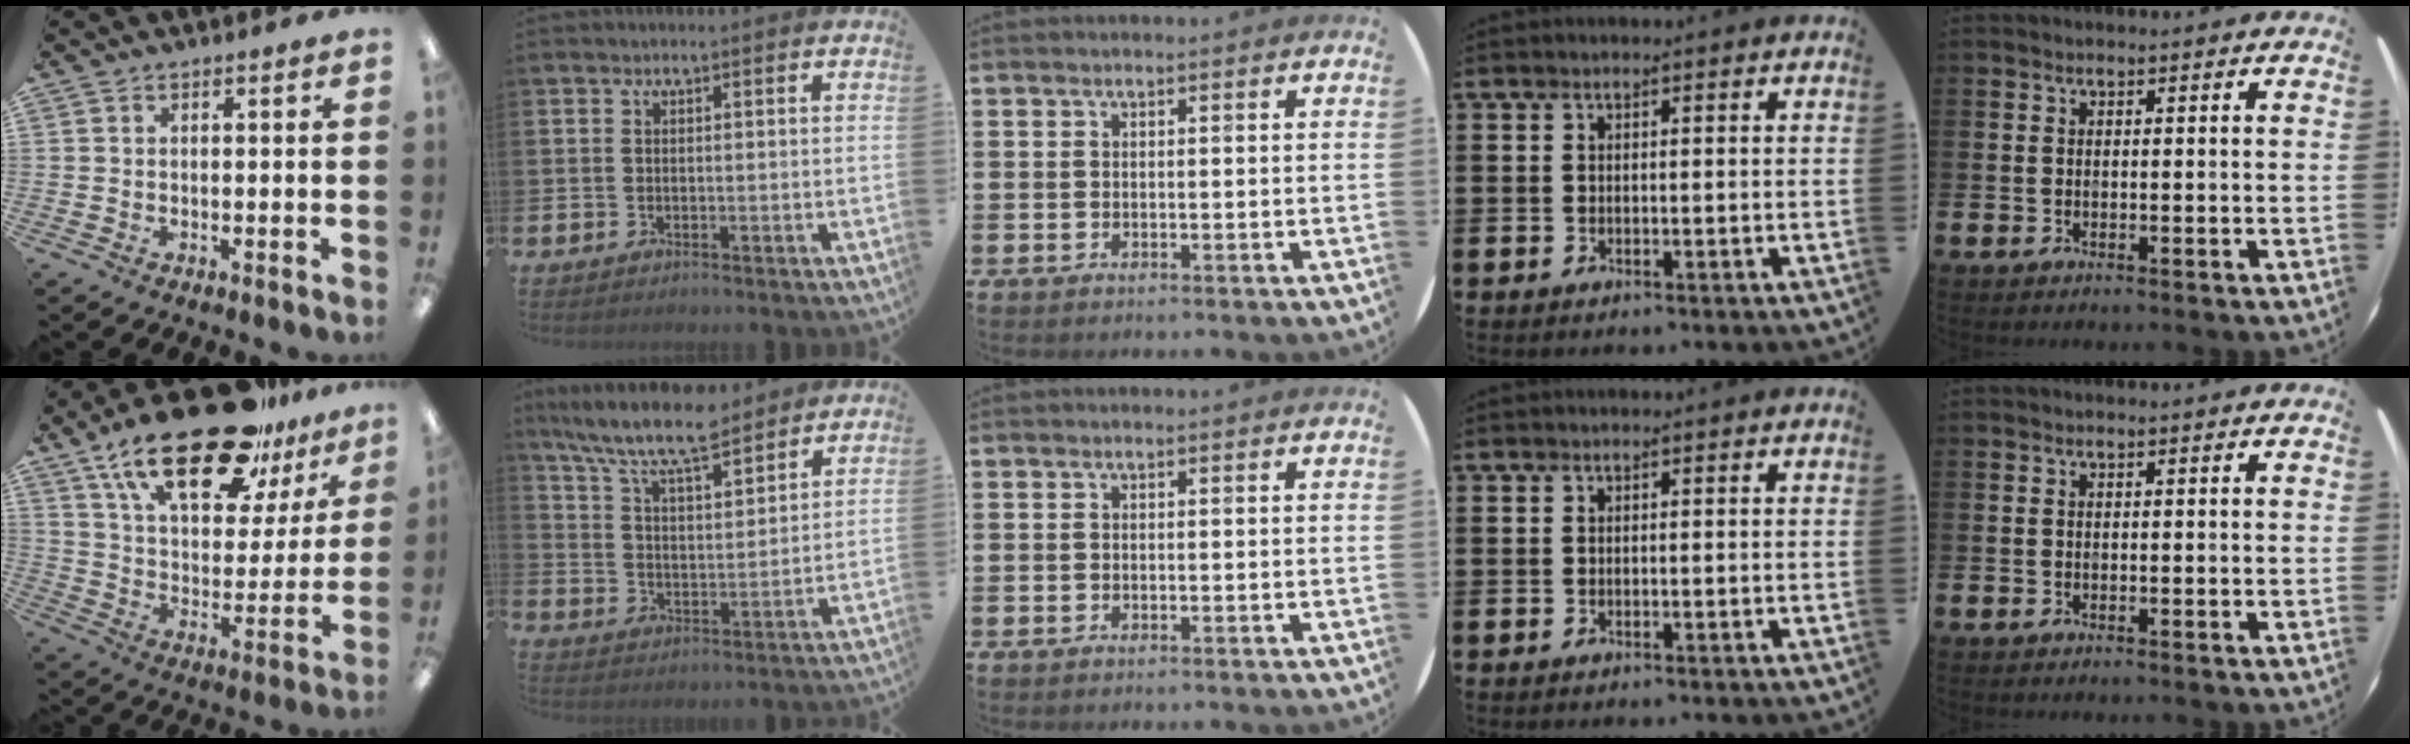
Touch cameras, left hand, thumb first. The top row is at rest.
{"thumb": {"total": 24.6, "force": [17.0, 9.7, 14.8], "torque": [-0.238, -0.098, 0.290]}, "index": {"total": 9.5, "force": [8.6, 1.7, 3.8], "torque": [-0.099, -0.048, 0.151]}}